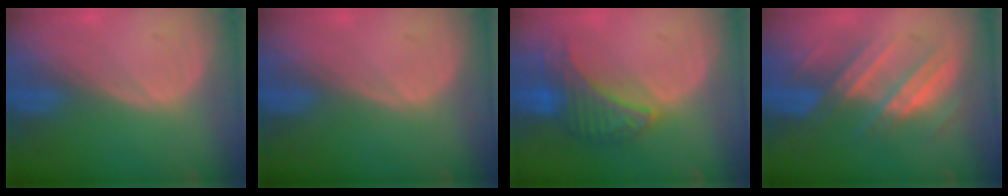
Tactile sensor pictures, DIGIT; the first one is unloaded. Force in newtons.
{"total": 0.0}
{"total": 7.2, "press": 7.2, "slide": 0.2}
{"total": 7.4, "press": 7.3, "slide": 1.0}